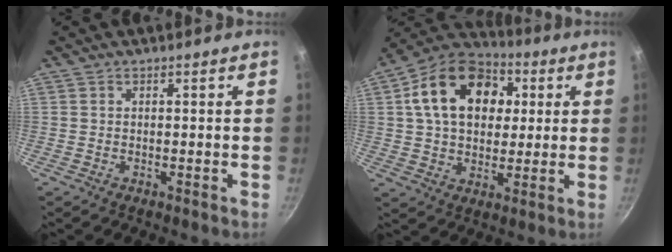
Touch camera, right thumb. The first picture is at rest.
{"total": 19.3, "force": [4.7, 13.7, 12.7], "torque": [-0.185, 0.018, 0.067]}